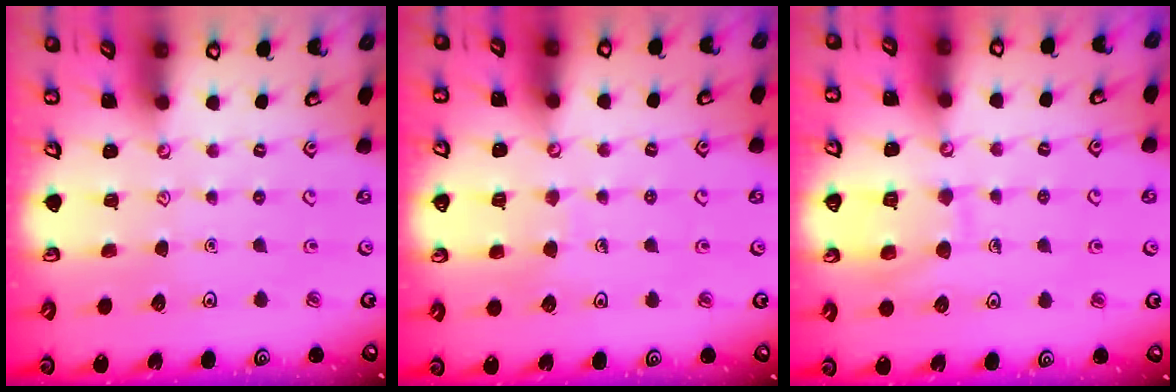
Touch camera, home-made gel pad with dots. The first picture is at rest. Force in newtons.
{"total": 3.7, "press": 3.7, "slide": 0.2}
{"total": 10.0, "press": 10.0, "slide": 0.8}